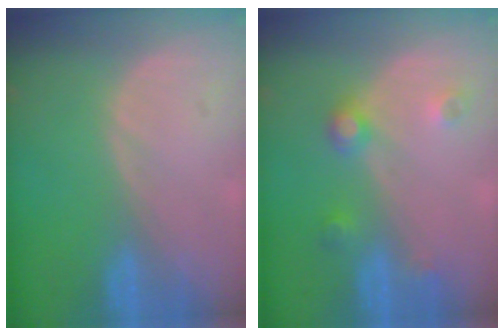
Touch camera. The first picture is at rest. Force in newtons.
{"total": 3.7, "press": 3.4, "slide": 1.4}